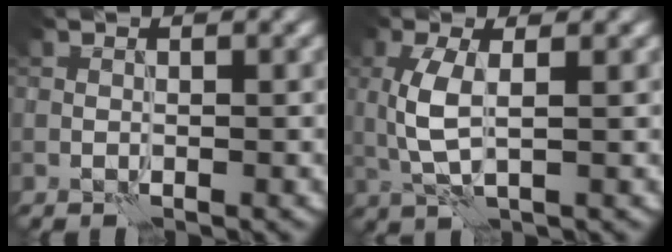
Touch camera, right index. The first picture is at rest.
{"total": 3.7, "force": [0.4, 1.3, 3.4], "torque": [-0.087, 0.001, 0.008]}